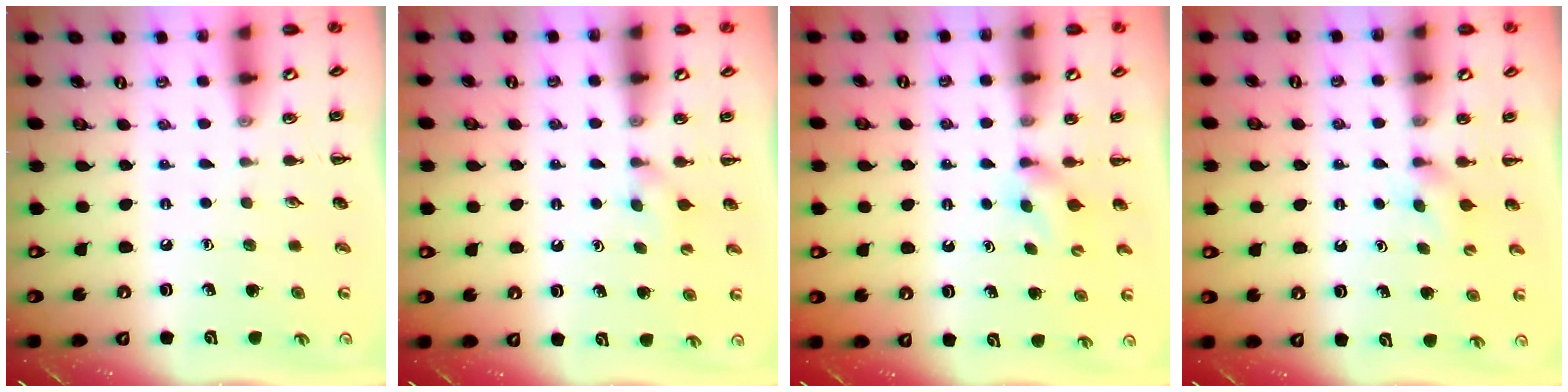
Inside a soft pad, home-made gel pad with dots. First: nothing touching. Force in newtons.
{"total": 2.9, "press": 2.7, "slide": 1.2}
{"total": 2.9, "press": 2.8, "slide": 0.9}
{"total": 2.5, "press": 2.4, "slide": 0.9}